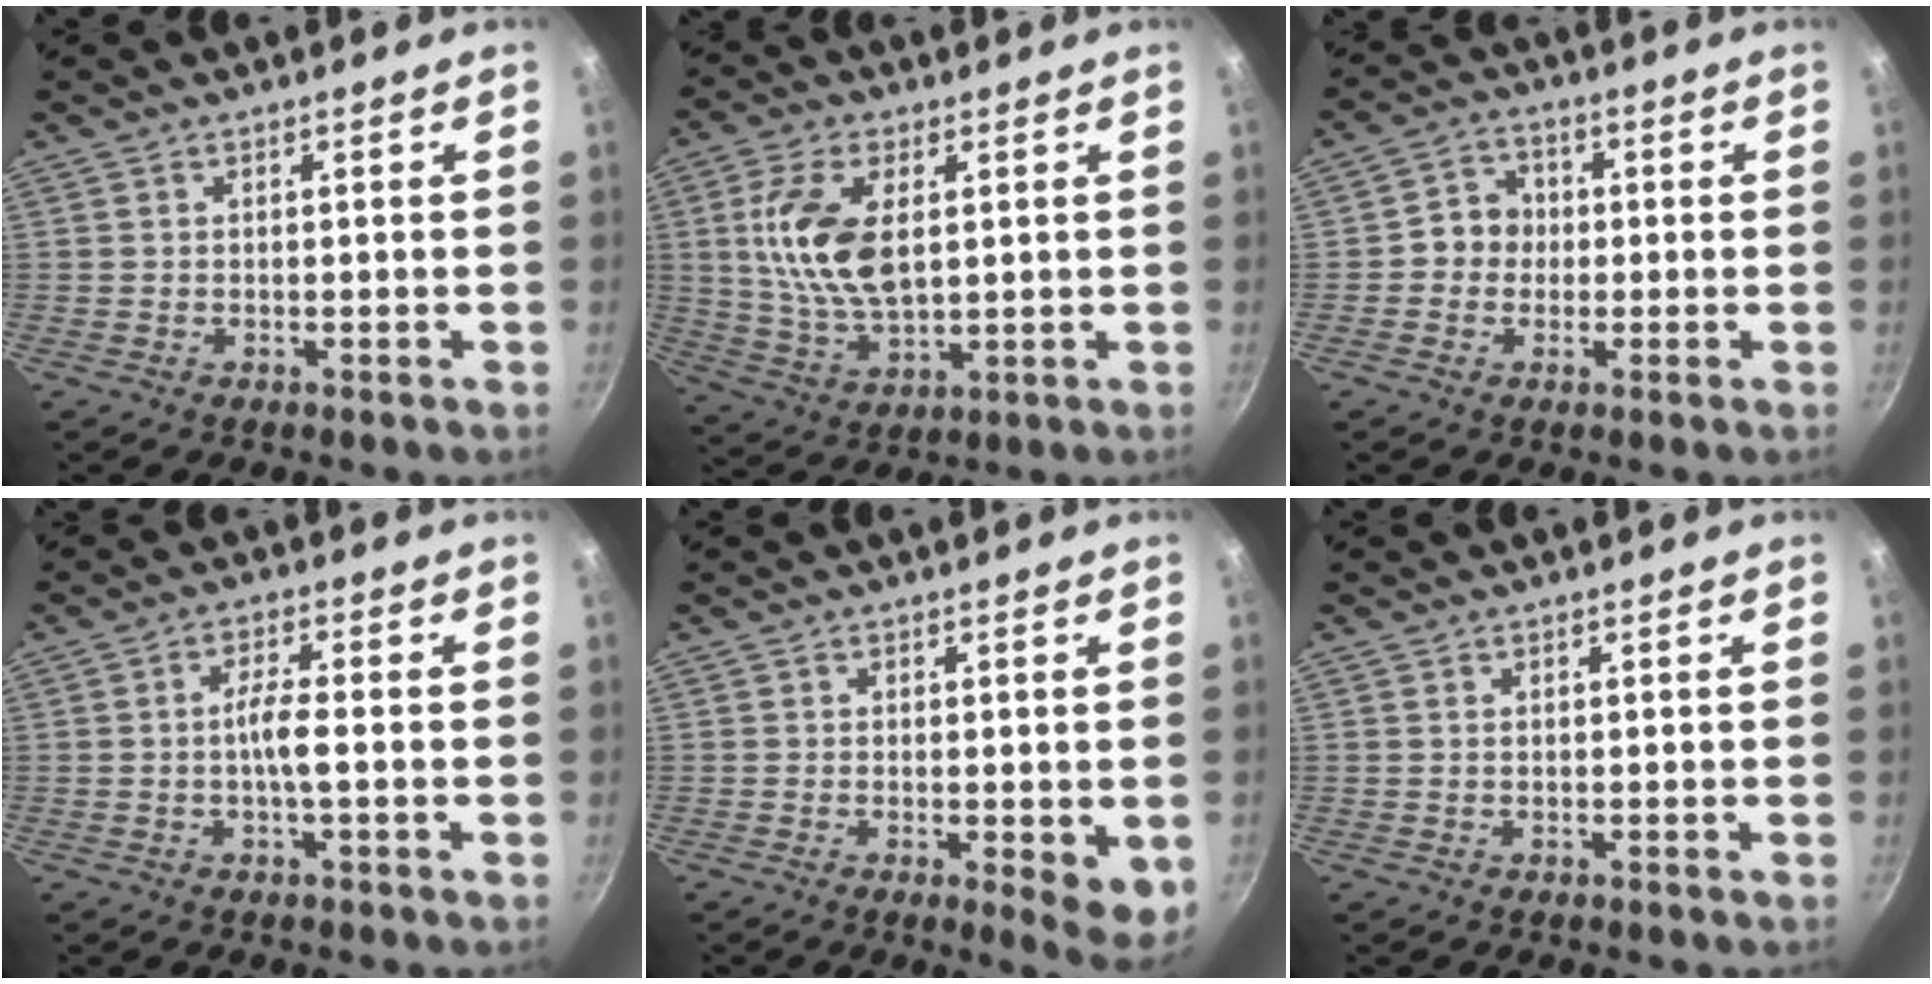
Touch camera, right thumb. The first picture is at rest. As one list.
[{"total": 13.4, "force": [2.6, 7.0, 11.1], "torque": [-0.209, -0.011, 0.056]}, {"total": 5.8, "force": [-0.3, 5.3, 2.3], "torque": [0.000, 0.014, -0.017]}, {"total": 4.3, "force": [-0.8, 0.7, 4.2], "torque": [-0.088, 0.014, -0.017]}, {"total": 6.5, "force": [-1.3, 2.0, 6.0], "torque": [-0.069, -0.012, -0.014]}, {"total": 0.0}]